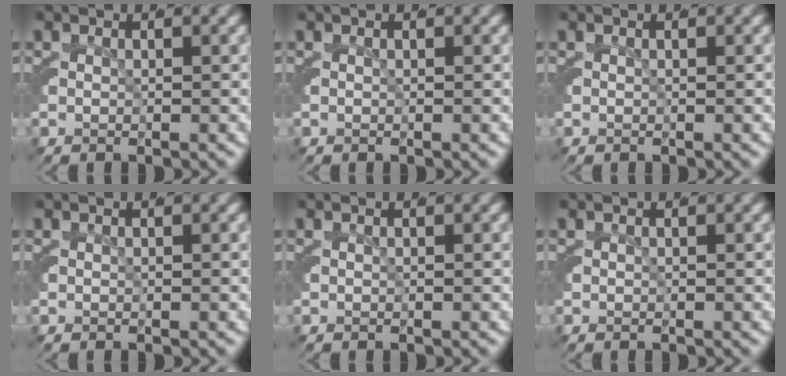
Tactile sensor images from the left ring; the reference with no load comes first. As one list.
[{"total": 0.0}, {"total": 0.0}, {"total": 0.0}, {"total": 0.0}, {"total": 0.0}]